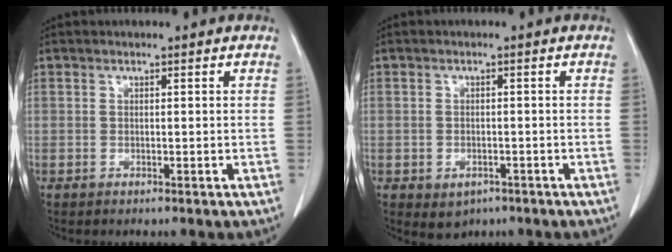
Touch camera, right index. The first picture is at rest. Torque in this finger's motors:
{"motor_torque": [0.45, -0.39, 0.08, 0.01]}